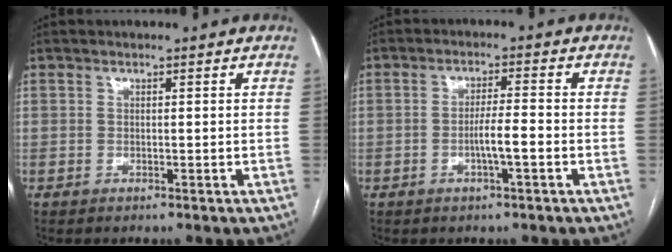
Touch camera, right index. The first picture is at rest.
{"total": 4.1, "force": [-1.4, 0.1, 3.9], "torque": [-0.068, 0.001, -0.025]}